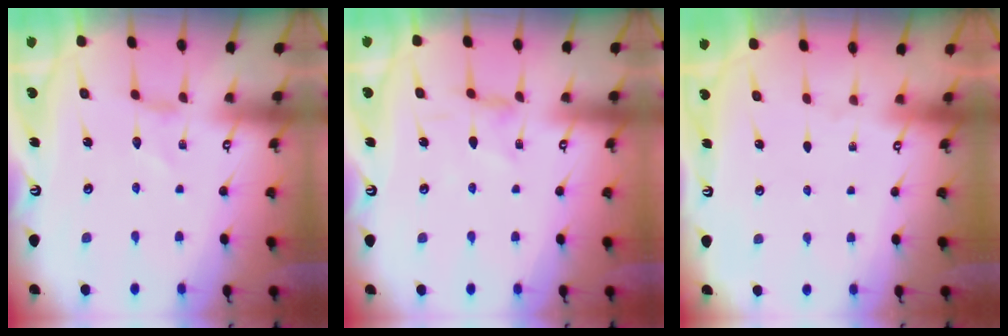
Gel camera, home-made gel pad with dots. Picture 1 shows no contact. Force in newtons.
{"total": 0.9, "press": 0.9, "slide": 0.3}
{"total": 0.0}